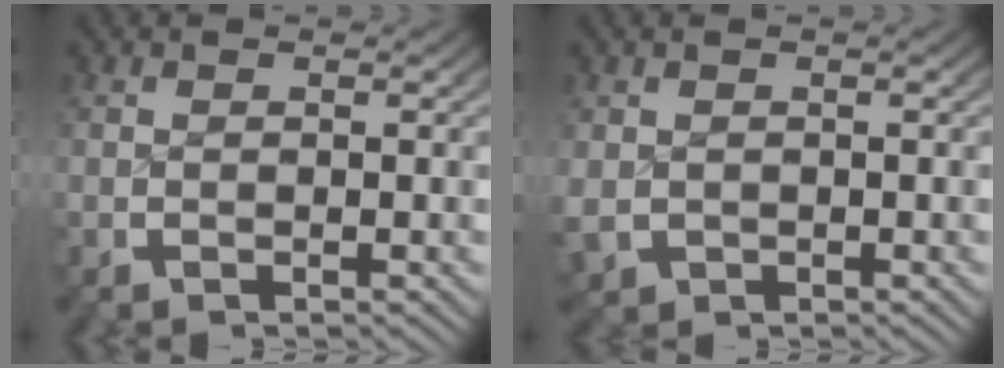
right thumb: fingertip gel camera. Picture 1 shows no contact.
{"total": 2.1, "force": [-0.4, 2.0, 0.5], "torque": [-0.021, -0.016, 0.005]}